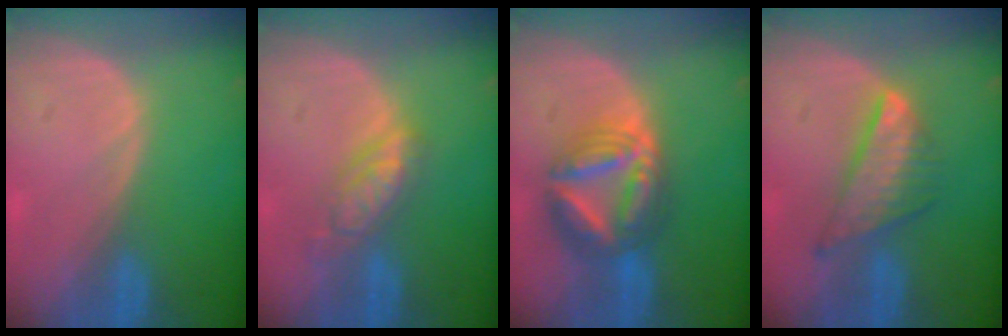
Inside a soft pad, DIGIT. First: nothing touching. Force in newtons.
{"total": 5.5, "press": 5.0, "slide": 2.4}
{"total": 9.0, "press": 8.9, "slide": 0.9}
{"total": 7.4, "press": 6.5, "slide": 3.6}